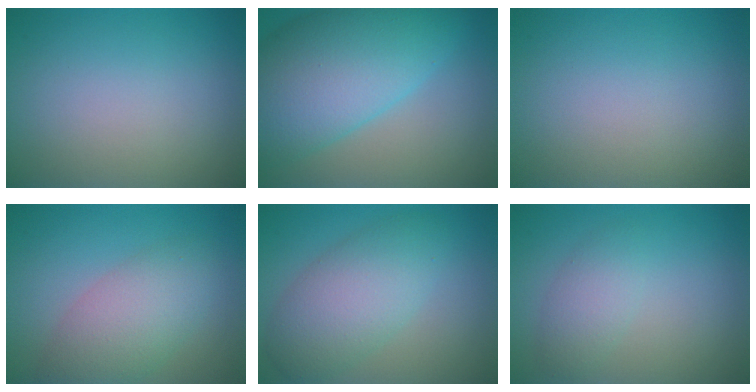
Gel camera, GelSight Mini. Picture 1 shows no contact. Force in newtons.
{"total": 11.5, "press": 11.5, "slide": 0.4}
{"total": 0.0}
{"total": 5.2, "press": 5.2, "slide": 0.3}
{"total": 4.3, "press": 4.3, "slide": 0.3}
{"total": 2.3, "press": 2.3, "slide": 0.1}